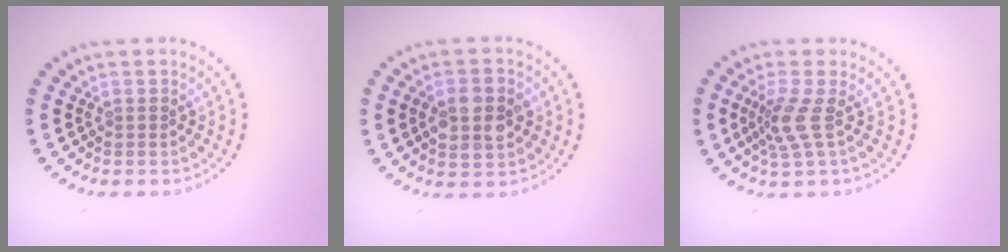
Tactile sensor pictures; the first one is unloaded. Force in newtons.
{"total": 4.5, "press": 4.5, "slide": 0.1}
{"total": 2.6, "press": 1.9, "slide": 1.8}